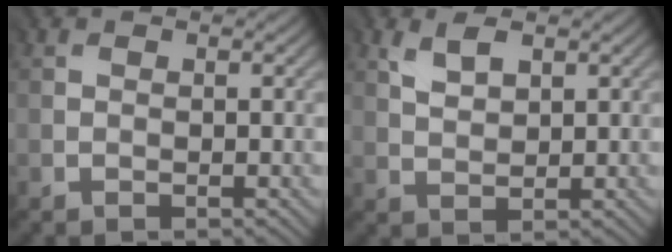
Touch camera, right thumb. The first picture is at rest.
{"total": 3.0, "force": [2.0, 1.5, 1.7], "torque": [-0.044, 0.002, 0.043]}